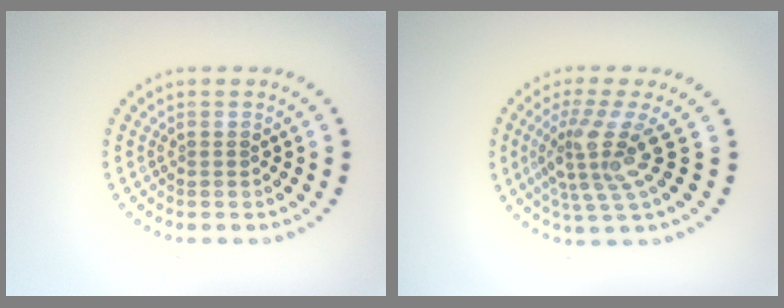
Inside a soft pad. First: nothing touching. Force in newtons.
{"total": 4.6, "press": 3.2, "slide": 3.3}